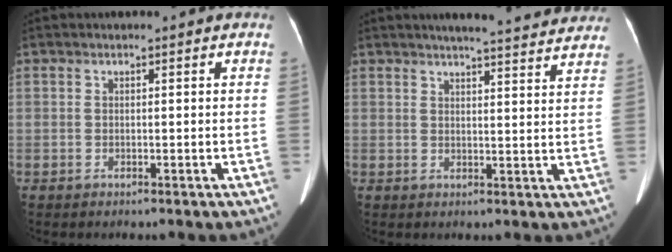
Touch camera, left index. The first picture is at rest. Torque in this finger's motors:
{"motor_torque": [0.39, -0.58, 0.03, 0.06]}